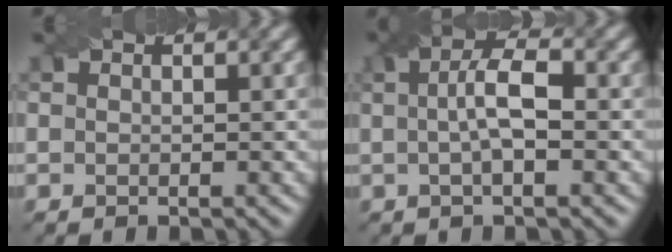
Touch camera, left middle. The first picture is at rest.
{"total": 4.0, "force": [0.2, 1.1, 3.8], "torque": [-0.069, 0.009, 0.001]}